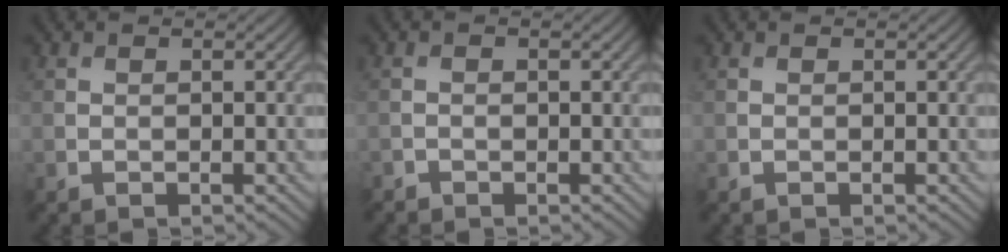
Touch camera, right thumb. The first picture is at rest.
{"total": 0.7, "force": [-0.6, 0.3, 0.0], "torque": [0.001, -0.003, -0.013]}
{"total": 0.0}